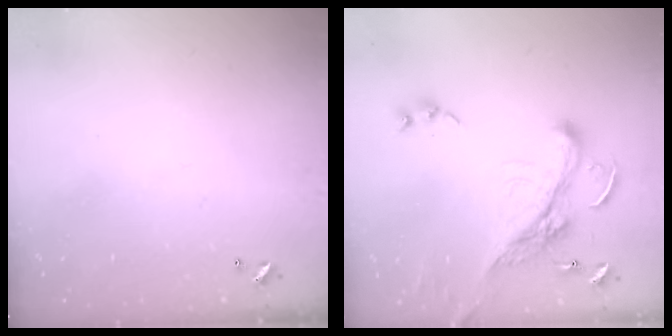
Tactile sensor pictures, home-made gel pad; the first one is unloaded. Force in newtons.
{"total": 6.7, "press": 6.5, "slide": 1.6}